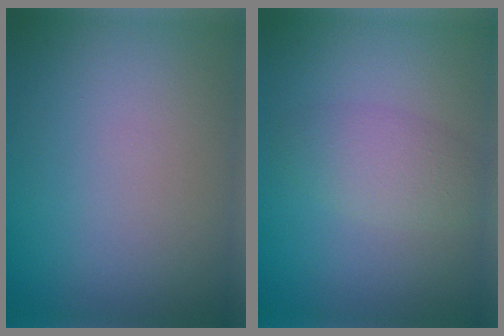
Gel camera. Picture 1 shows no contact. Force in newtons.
{"total": 2.8, "press": 2.8, "slide": 0.1}